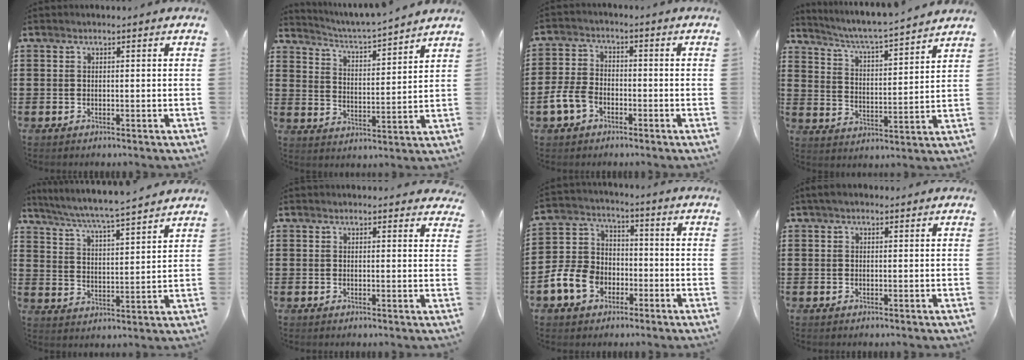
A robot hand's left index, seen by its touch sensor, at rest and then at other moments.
{"total": 3.5, "force": [3.3, -0.7, 0.7], "torque": [-0.034, -0.036, 0.048]}
{"total": 5.2, "force": [-2.6, 3.2, 3.1], "torque": [-0.083, 0.002, -0.055]}
{"total": 4.5, "force": [4.2, -0.4, 1.6], "torque": [-0.052, -0.038, 0.063]}
{"total": 5.0, "force": [4.6, -0.6, 1.8], "torque": [-0.056, -0.036, 0.072]}
{"total": 1.3, "force": [1.1, 0.4, 0.4], "torque": [-0.002, -0.001, 0.020]}
{"total": 9.0, "force": [-3.9, 6.9, 4.2], "torque": [-0.126, 0.016, -0.082]}
{"total": 1.0, "force": [0.3, 0.6, 0.7], "torque": [-0.015, 0.006, 0.006]}